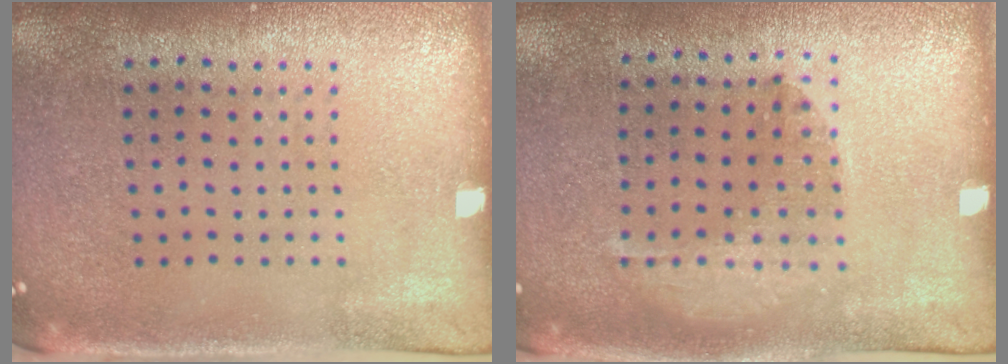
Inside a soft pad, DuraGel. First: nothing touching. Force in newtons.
{"total": 1.0, "press": 1.0, "slide": 0.2}